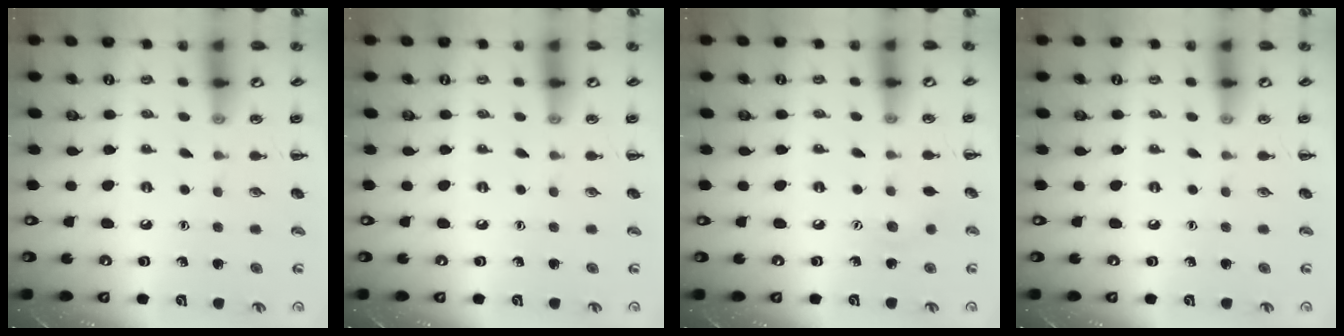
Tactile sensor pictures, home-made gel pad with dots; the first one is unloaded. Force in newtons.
{"total": 0.0}
{"total": 5.5, "press": 5.4, "slide": 1.1}
{"total": 0.0}